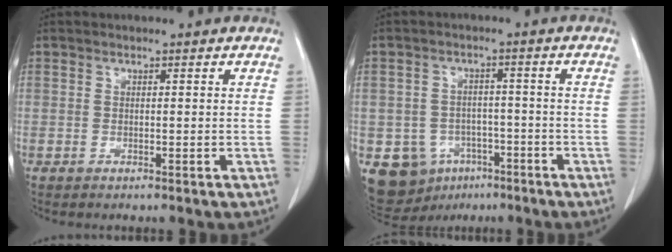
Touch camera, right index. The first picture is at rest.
{"total": 9.3, "force": [-4.4, 7.8, 2.7], "torque": [-0.054, 0.013, -0.054]}